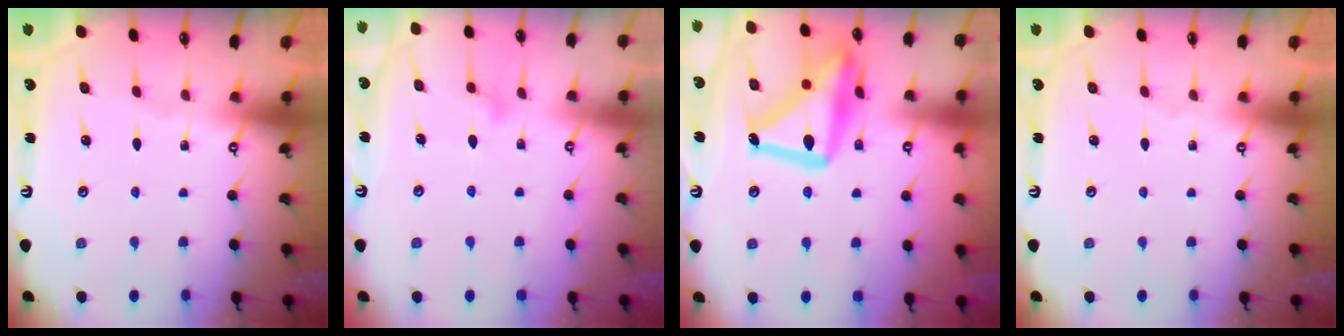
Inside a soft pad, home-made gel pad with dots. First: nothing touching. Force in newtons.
{"total": 10.3, "press": 10.3, "slide": 0.5}
{"total": 22.8, "press": 22.8, "slide": 1.8}
{"total": 0.0}